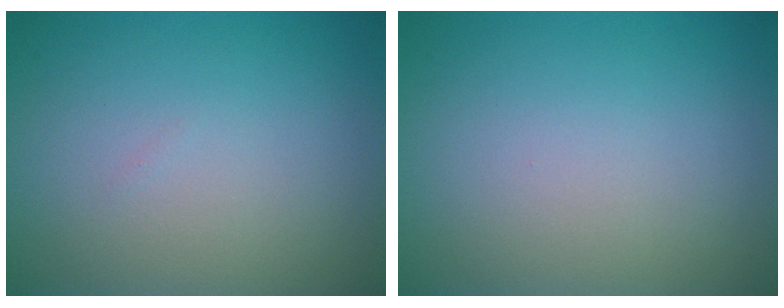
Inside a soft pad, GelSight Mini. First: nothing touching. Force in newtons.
{"total": 0.0}